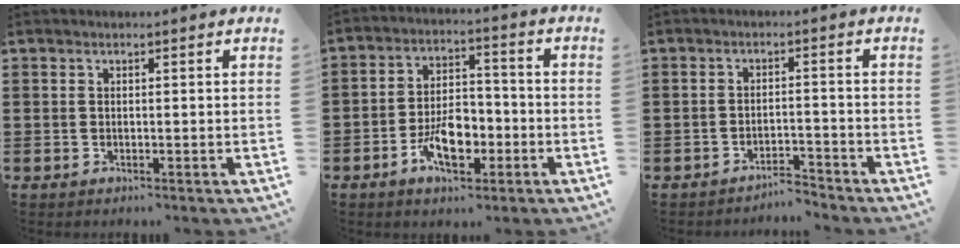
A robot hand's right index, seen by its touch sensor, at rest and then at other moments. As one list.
[{"total": 8.1, "force": [-3.3, 4.5, 5.9], "torque": [-0.108, 0.004, -0.062]}, {"total": 3.2, "force": [-3.1, 0.1, 0.3], "torque": [-0.010, 0.001, -0.066]}]